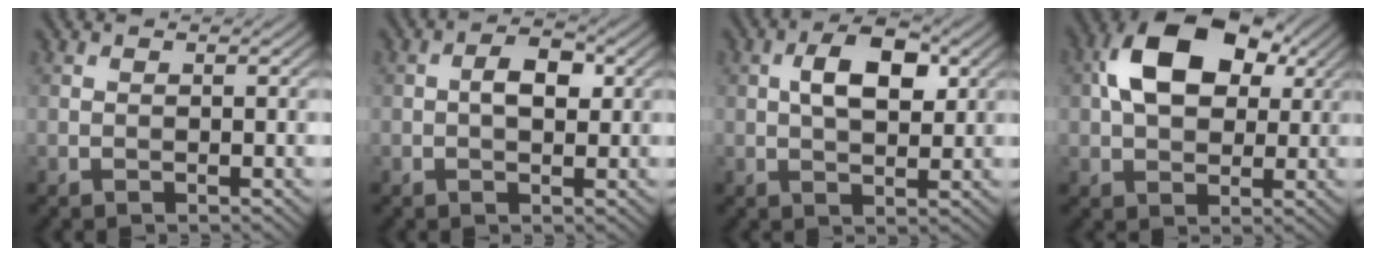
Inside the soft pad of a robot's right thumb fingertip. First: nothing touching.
{"total": 3.5, "force": [0.4, 1.8, 3.0], "torque": [-0.052, 0.006, 0.002]}
{"total": 6.2, "force": [1.6, 3.1, 5.1], "torque": [-0.091, 0.006, 0.025]}
{"total": 12.3, "force": [3.4, 7.8, 8.9], "torque": [-0.180, 0.023, 0.050]}